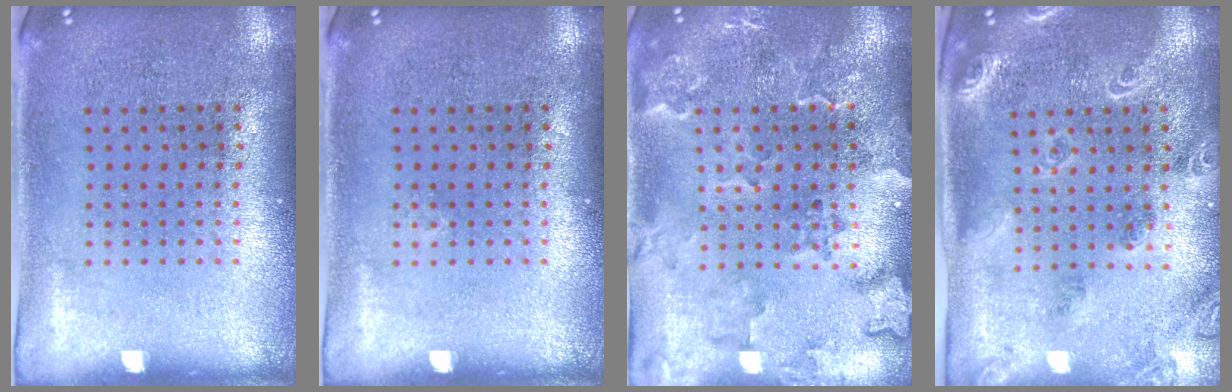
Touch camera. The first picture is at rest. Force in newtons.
{"total": 0.0}
{"total": 2.3, "press": 2.2, "slide": 0.8}
{"total": 1.8, "press": 1.7, "slide": 0.4}